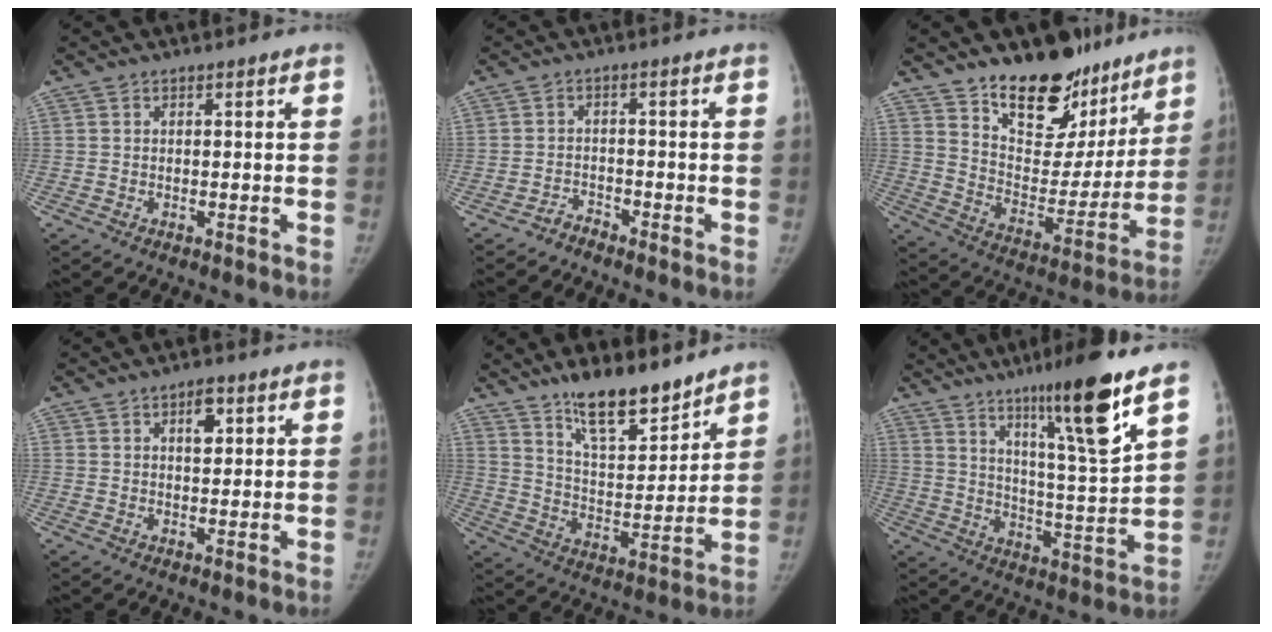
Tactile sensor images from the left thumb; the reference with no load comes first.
{"total": 2.1, "force": [-2.0, 0.4, -0.4], "torque": [0.017, 0.007, -0.038]}
{"total": 21.9, "force": [15.9, 11.4, 10.0], "torque": [-0.089, -0.101, 0.250]}
{"total": 4.5, "force": [2.0, 2.5, 3.2], "torque": [-0.025, -0.008, 0.027]}
{"total": 14.2, "force": [11.2, 4.2, 7.5], "torque": [-0.089, -0.083, 0.195]}
{"total": 17.5, "force": [10.5, 1.1, 14.0], "torque": [-0.210, -0.063, 0.172]}